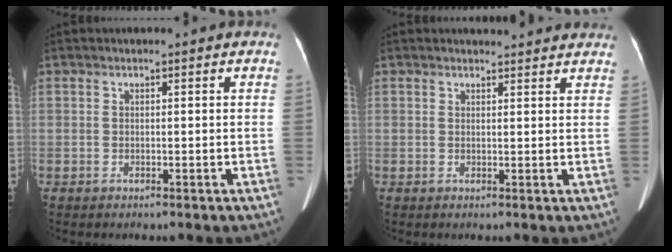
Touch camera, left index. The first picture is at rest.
{"total": 7.0, "force": [6.7, 1.2, 1.5], "torque": [-0.010, 0.011, 0.061]}